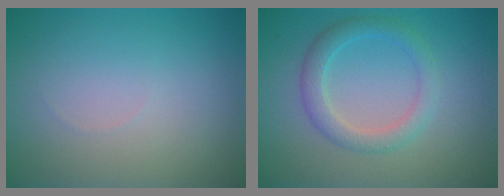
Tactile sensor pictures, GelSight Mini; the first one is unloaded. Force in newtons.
{"total": 2.8, "press": 2.8, "slide": 0.1}